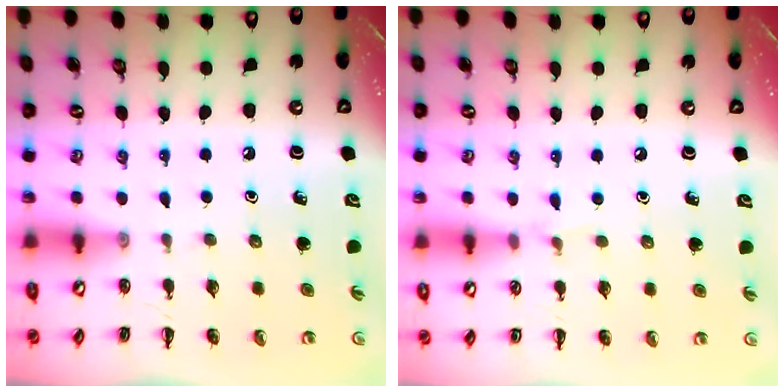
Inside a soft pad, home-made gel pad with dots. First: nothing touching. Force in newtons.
{"total": 4.3, "press": 4.1, "slide": 1.4}